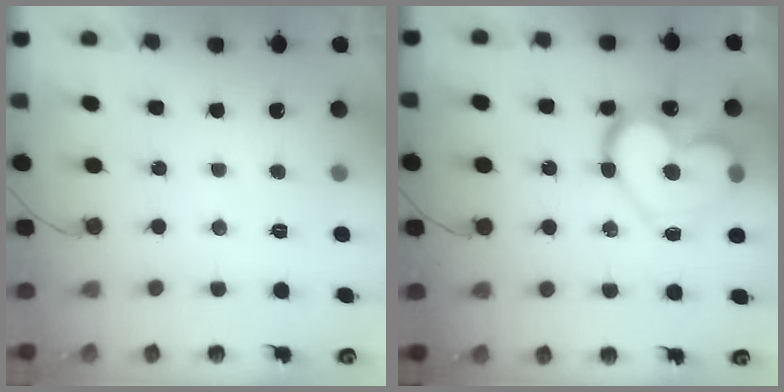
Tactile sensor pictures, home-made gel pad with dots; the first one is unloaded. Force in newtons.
{"total": 17.6, "press": 17.5, "slide": 1.1}